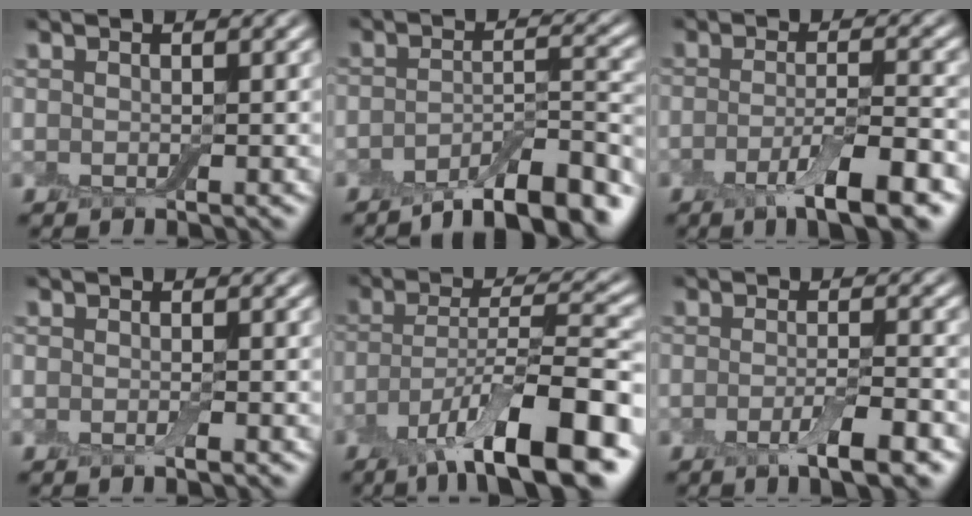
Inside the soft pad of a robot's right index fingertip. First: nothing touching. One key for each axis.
{"total": 8.6, "fx": -6.7, "fy": 2.3, "fz": 5.0, "tx": -0.063, "ty": 0.002, "tz": -0.107}
{"total": 5.7, "fx": -3.0, "fy": 1.0, "fz": 4.7, "tx": -0.082, "ty": -0.004, "tz": -0.052}
{"total": 0.8, "fx": -0.4, "fy": 0.3, "fz": 0.5, "tx": -0.008, "ty": -0.003, "tz": -0.007}
{"total": 11.4, "fx": -6.1, "fy": 2.9, "fz": 9.3, "tx": -0.150, "ty": -0.002, "tz": -0.109}
{"total": 3.6, "fx": -2.0, "fy": 0.6, "fz": 2.9, "tx": -0.054, "ty": -0.004, "tz": -0.035}